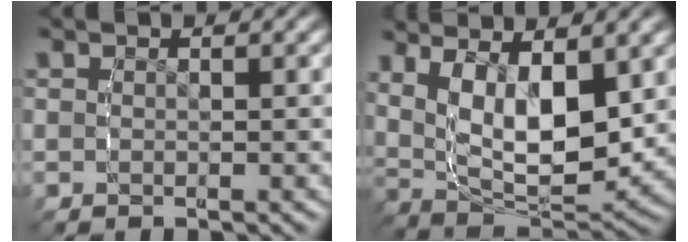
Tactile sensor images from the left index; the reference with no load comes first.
{"total": 12.5, "force": [0.5, 8.7, 8.9], "torque": [-0.197, -0.032, 0.008]}